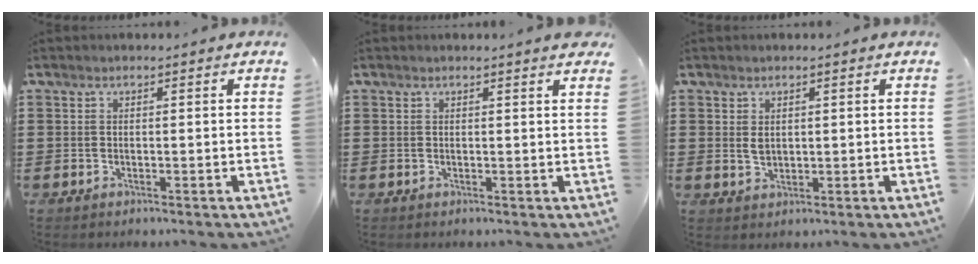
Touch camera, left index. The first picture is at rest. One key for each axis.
{"total": 1.2, "fx": 1.0, "fy": -0.1, "fz": 0.7, "tx": -0.006, "ty": -0.003, "tz": 0.016}
{"total": 1.8, "fx": 0.5, "fy": 1.2, "fz": 1.2, "tx": -0.027, "ty": 0.005, "tz": 0.008}